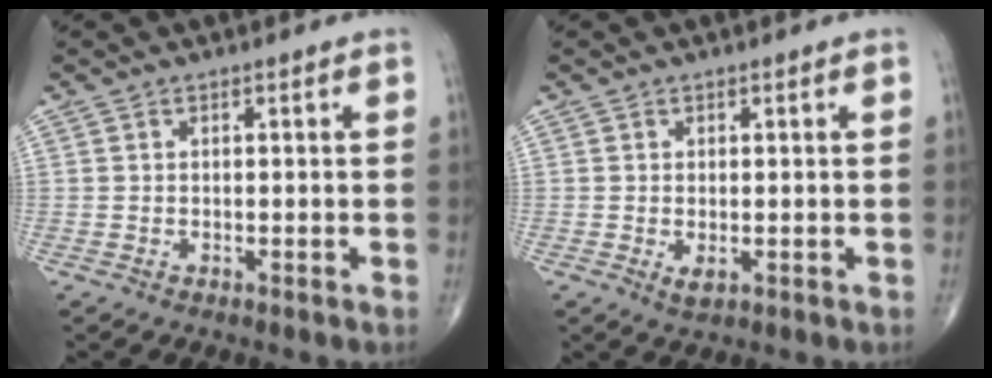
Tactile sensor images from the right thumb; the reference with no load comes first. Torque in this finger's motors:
{"motor_torque": [-0.68, 0.36, 0.17, 0.19, 0.00]}